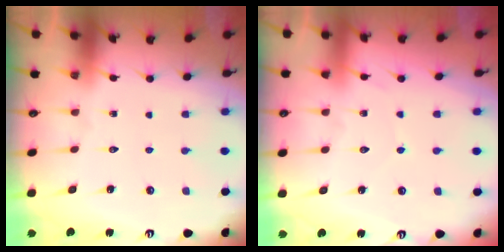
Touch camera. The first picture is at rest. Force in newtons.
{"total": 2.7, "press": 2.7, "slide": 0.3}